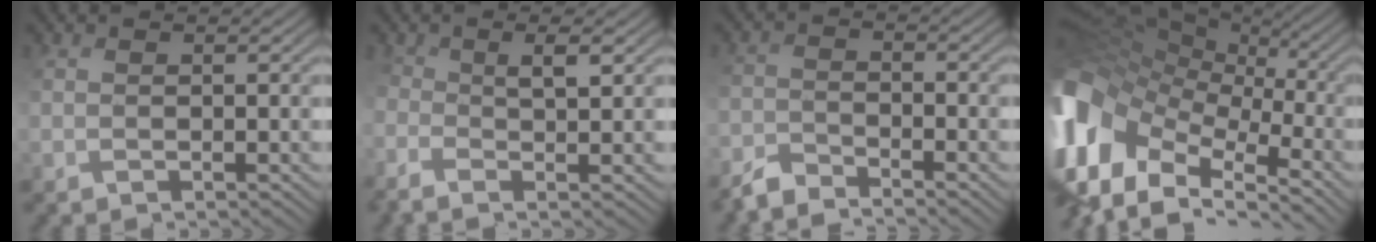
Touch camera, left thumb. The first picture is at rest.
{"total": 3.5, "force": [-0.2, 1.1, 3.3], "torque": [-0.074, -0.005, -0.010]}
{"total": 3.9, "force": [-3.8, 0.6, 0.9], "torque": [-0.021, -0.005, -0.086]}
{"total": 17.4, "force": [-5.4, 11.6, 11.9], "torque": [-0.313, -0.013, -0.098]}